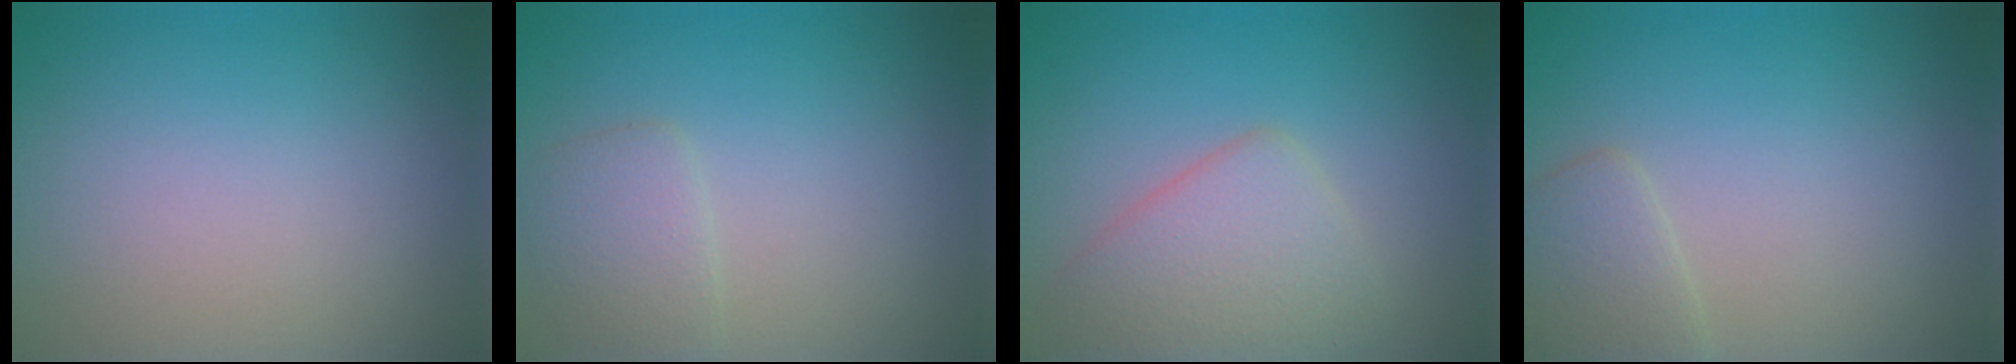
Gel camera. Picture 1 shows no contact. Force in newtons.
{"total": 2.2, "press": 2.2, "slide": 0.1}
{"total": 4.5, "press": 4.5, "slide": 0.2}
{"total": 2.3, "press": 2.3, "slide": 0.1}